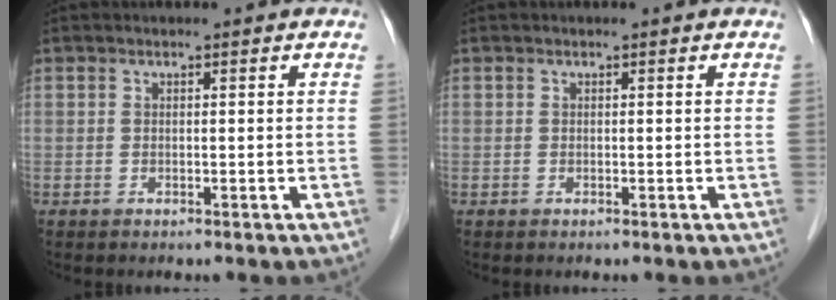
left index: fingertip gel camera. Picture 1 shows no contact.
{"total": 0.0}